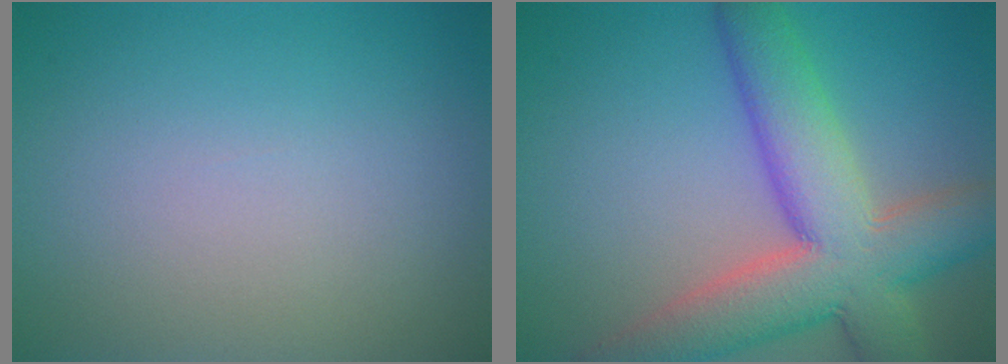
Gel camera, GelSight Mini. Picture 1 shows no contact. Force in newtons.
{"total": 10.2, "press": 10.1, "slide": 0.8}